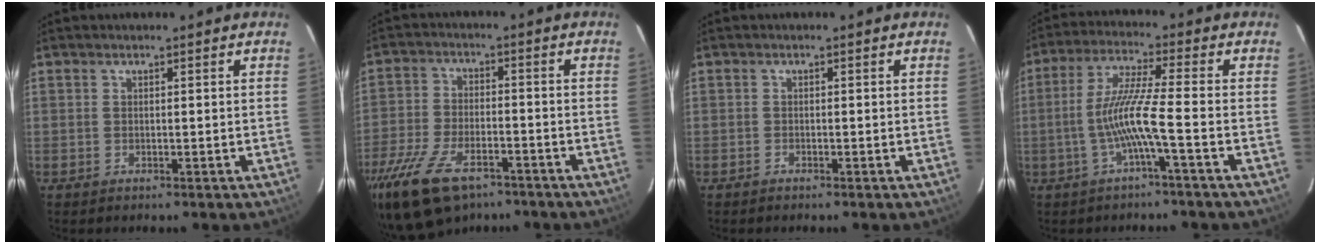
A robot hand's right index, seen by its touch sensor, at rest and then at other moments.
{"total": 16.7, "force": [-11.3, 7.9, 9.5], "torque": [-0.219, -0.034, -0.201]}
{"total": 0.6, "force": [-0.5, 0.3, -0.1], "torque": [0.001, 0.003, -0.012]}
{"total": 8.4, "force": [-2.9, -1.0, 7.8], "torque": [-0.167, 0.003, -0.054]}